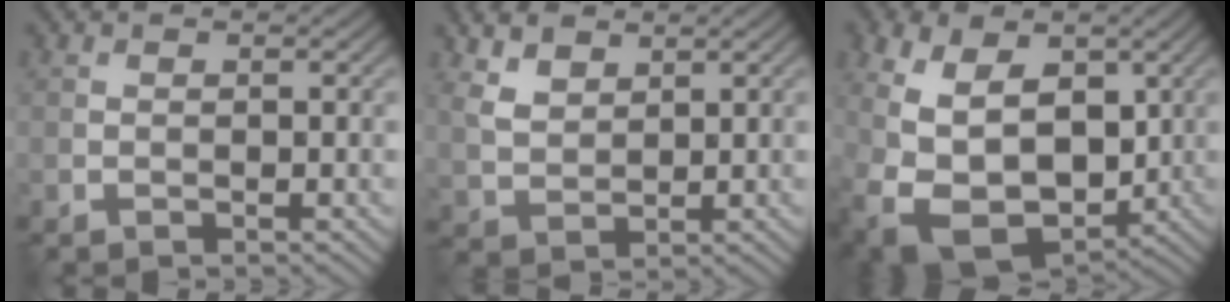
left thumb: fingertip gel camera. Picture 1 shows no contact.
{"total": 4.6, "force": [2.9, 2.5, 2.6], "torque": [-0.068, 0.001, 0.066]}
{"total": 14.6, "force": [0.0, 10.1, 10.6], "torque": [-0.214, -0.016, 0.034]}